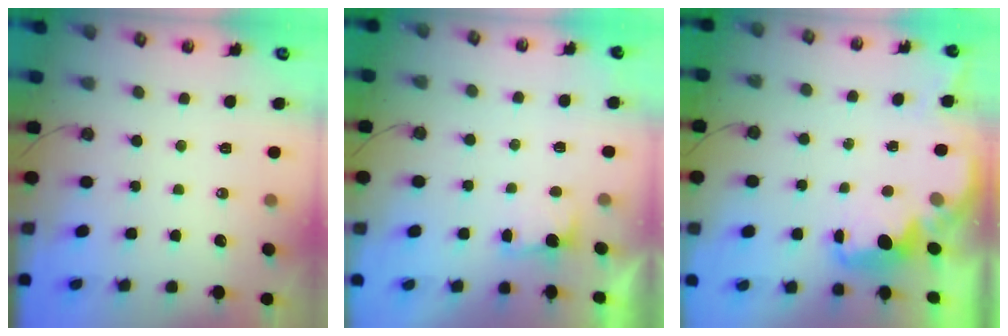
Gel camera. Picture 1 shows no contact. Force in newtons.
{"total": 2.1, "press": 1.9, "slide": 0.8}
{"total": 2.1, "press": 2.0, "slide": 0.7}